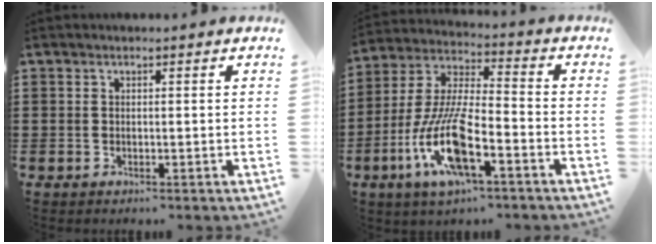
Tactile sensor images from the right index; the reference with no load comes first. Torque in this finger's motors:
{"motor_torque": [2.14, 0.00, 1.05, 0.21]}